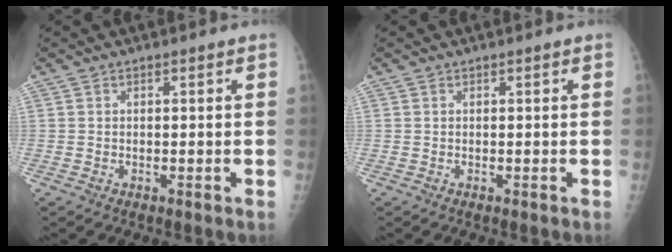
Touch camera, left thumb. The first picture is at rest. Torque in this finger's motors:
{"motor_torque": [-0.03, 0.03, 0.00, 0.00, 0.00]}